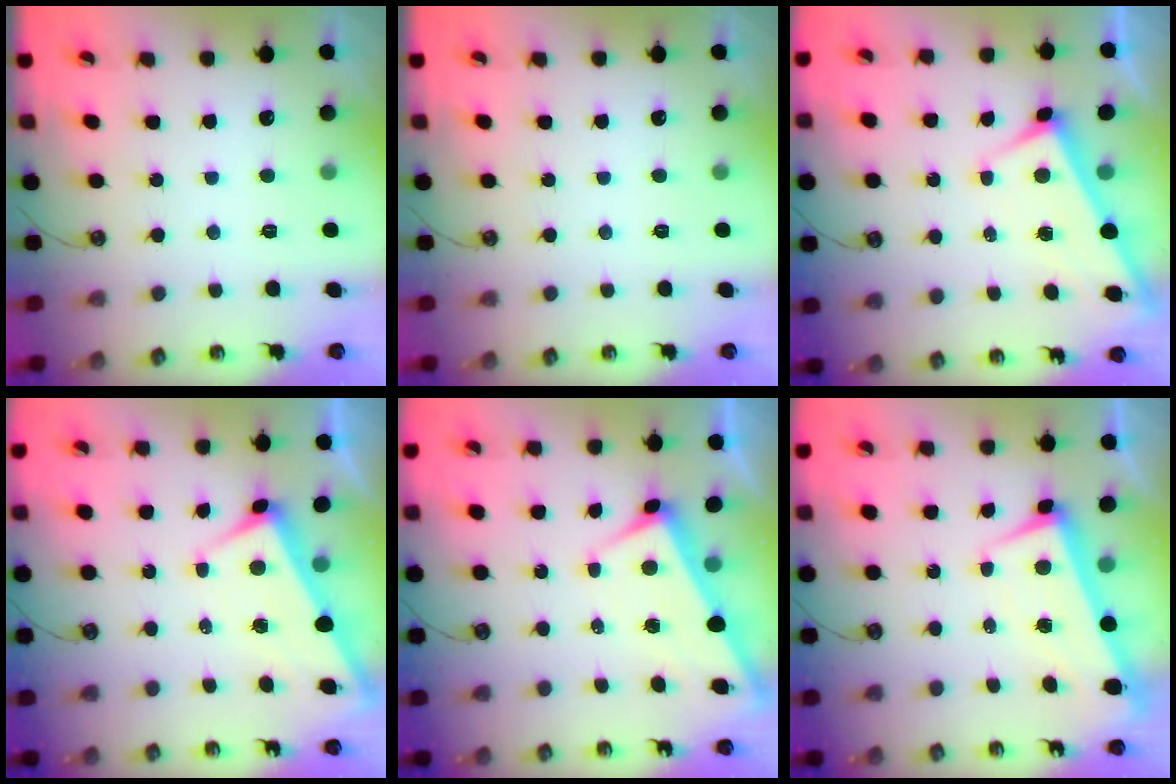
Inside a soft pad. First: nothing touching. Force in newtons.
{"total": 0.0}
{"total": 3.0, "press": 3.0, "slide": 0.0}
{"total": 2.8, "press": 2.7, "slide": 0.6}
{"total": 2.8, "press": 2.7, "slide": 0.6}
{"total": 2.7, "press": 2.0, "slide": 1.8}